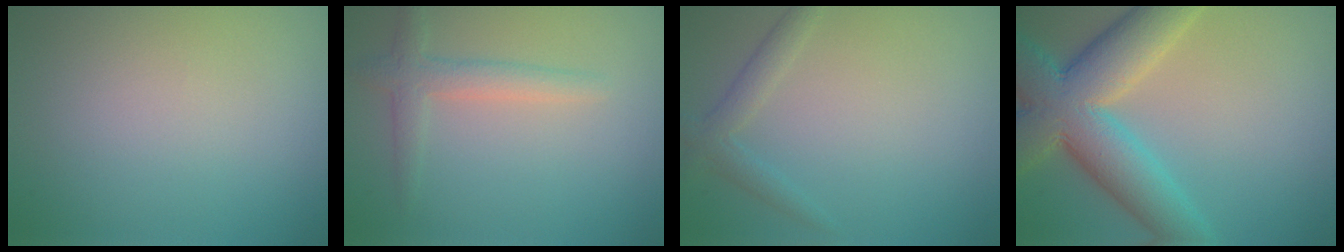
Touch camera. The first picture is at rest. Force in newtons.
{"total": 2.4, "press": 2.4, "slide": 0.1}
{"total": 2.0, "press": 2.0, "slide": 0.1}
{"total": 10.3, "press": 10.3, "slide": 0.6}